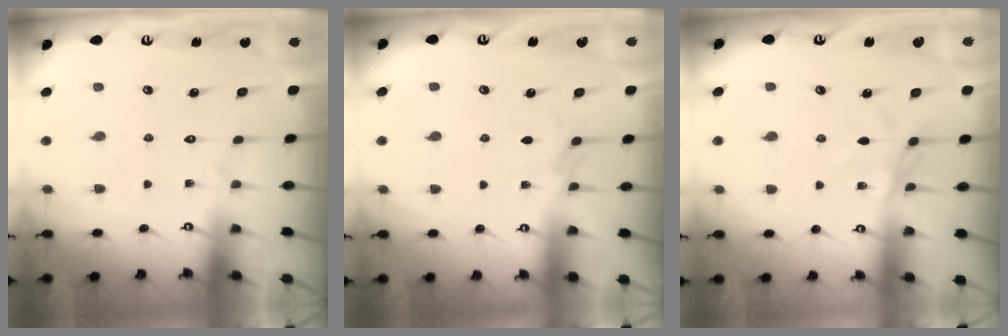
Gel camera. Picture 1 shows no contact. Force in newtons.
{"total": 2.8, "press": 2.8, "slide": 0.5}
{"total": 2.8, "press": 2.7, "slide": 0.5}